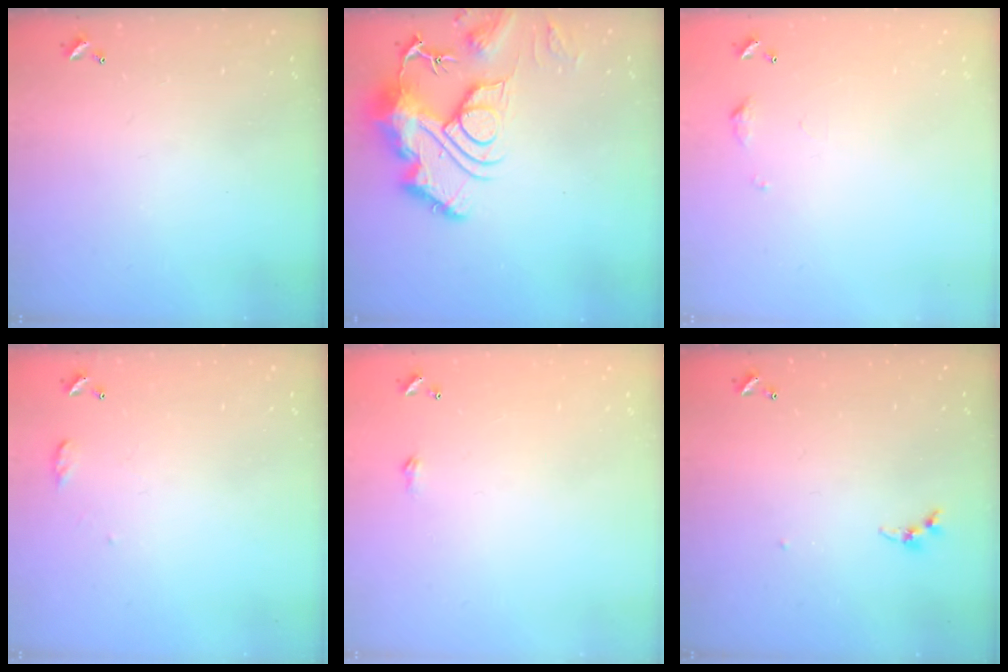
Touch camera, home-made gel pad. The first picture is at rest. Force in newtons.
{"total": 17.8, "press": 17.8, "slide": 1.8}
{"total": 5.0, "press": 4.9, "slide": 0.8}
{"total": 5.9, "press": 5.8, "slide": 0.7}
{"total": 1.8, "press": 1.8, "slide": 0.3}
{"total": 3.8, "press": 3.8, "slide": 0.3}